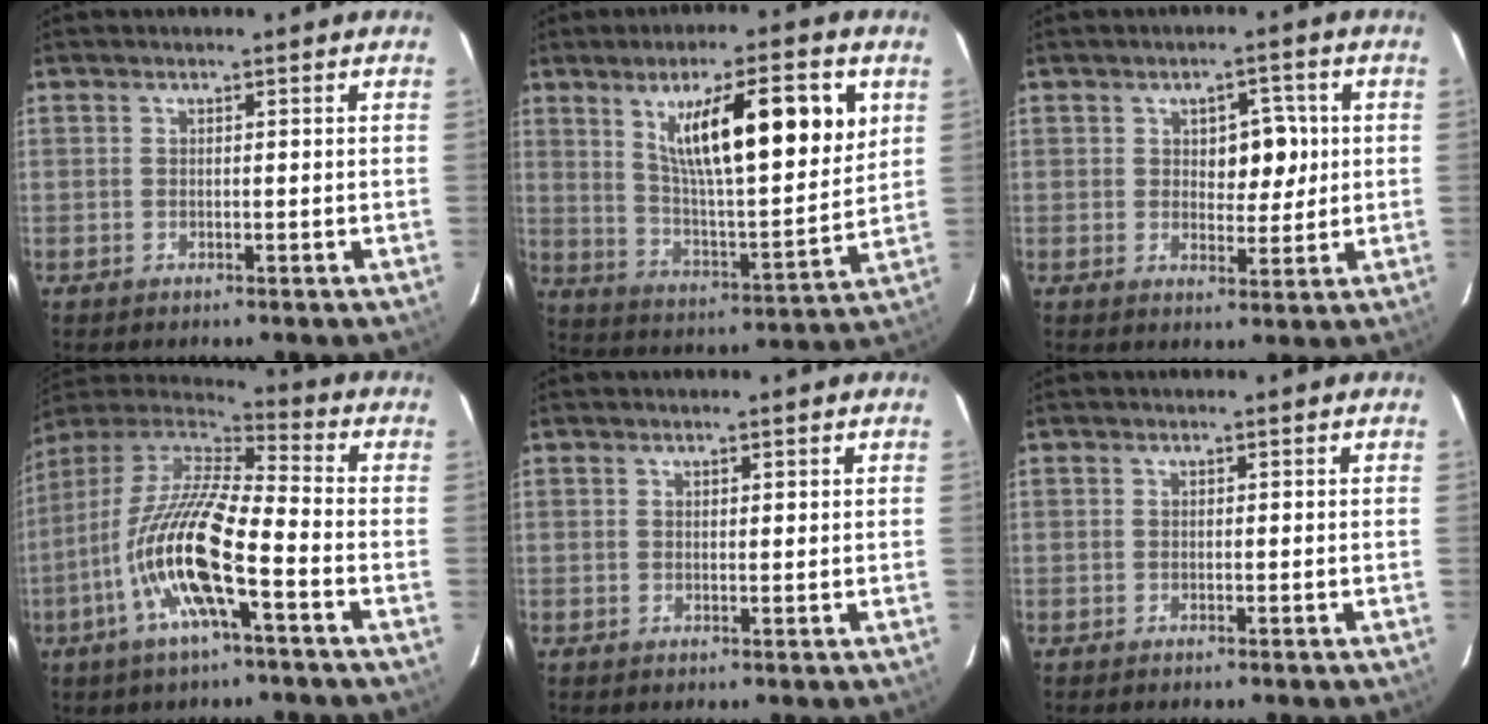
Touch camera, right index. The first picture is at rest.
{"total": 18.2, "force": [7.1, 3.2, 16.5], "torque": [-0.260, 0.001, 0.119]}
{"total": 5.4, "force": [1.0, 3.2, 4.3], "torque": [-0.051, 0.009, 0.020]}
{"total": 16.6, "force": [-5.6, 2.5, 15.4], "torque": [-0.316, -0.003, -0.110]}
{"total": 0.9, "force": [0.6, 0.2, 0.6], "torque": [-0.013, 0.002, 0.010]}
{"total": 0.0}